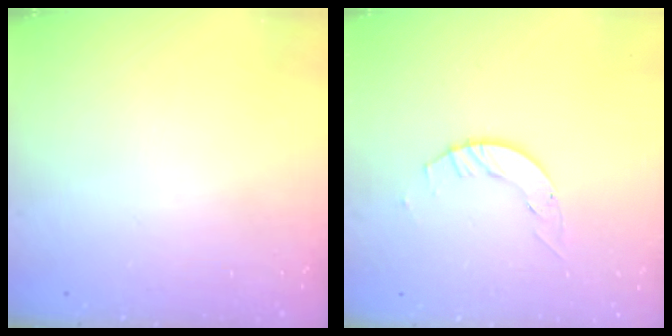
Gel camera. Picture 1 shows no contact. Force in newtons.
{"total": 2.1, "press": 2.1, "slide": 0.3}